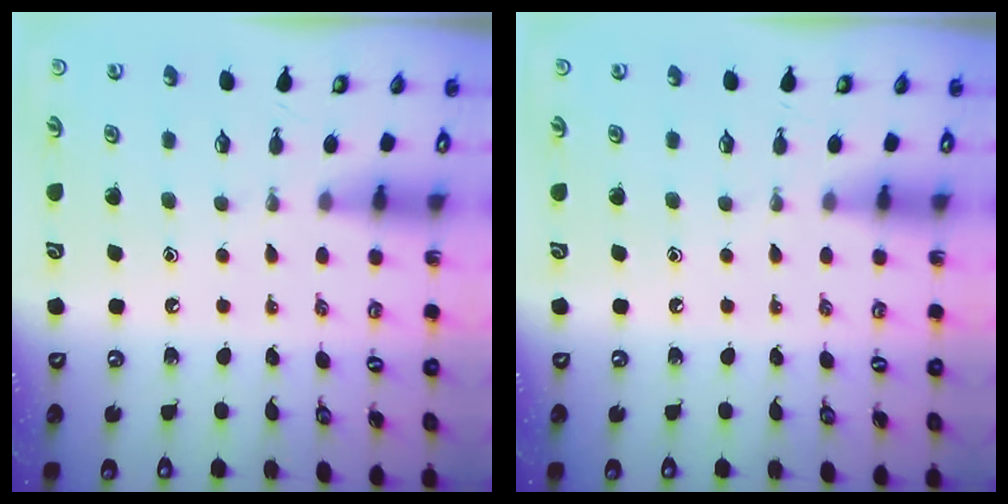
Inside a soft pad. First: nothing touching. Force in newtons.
{"total": 0.0}